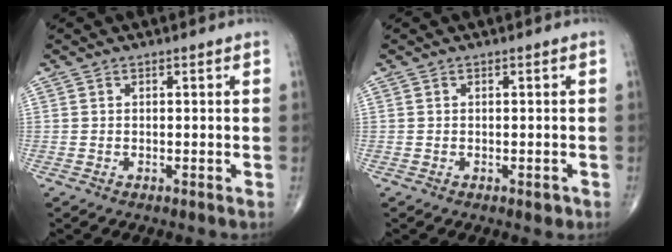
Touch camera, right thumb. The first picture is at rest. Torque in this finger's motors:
{"motor_torque": [0.10, 0.28, -0.13, -0.04, 0.04]}